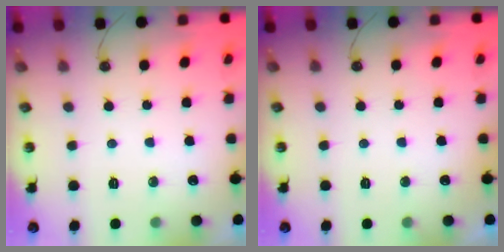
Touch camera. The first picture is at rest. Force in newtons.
{"total": 2.9, "press": 2.9, "slide": 0.2}